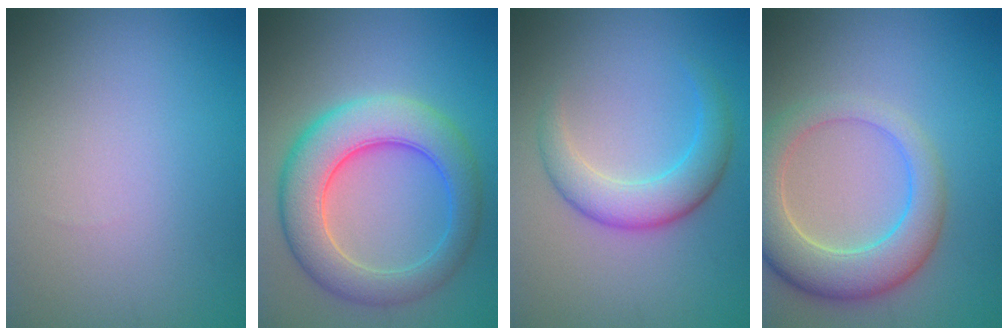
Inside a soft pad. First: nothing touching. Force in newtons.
{"total": 7.7, "press": 7.7, "slide": 0.4}
{"total": 4.2, "press": 4.2, "slide": 0.1}
{"total": 6.3, "press": 6.3, "slide": 0.6}